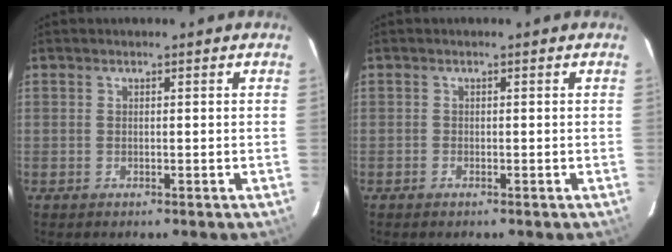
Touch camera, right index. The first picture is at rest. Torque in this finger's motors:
{"motor_torque": [0.15, -0.11, -0.07, -0.01]}